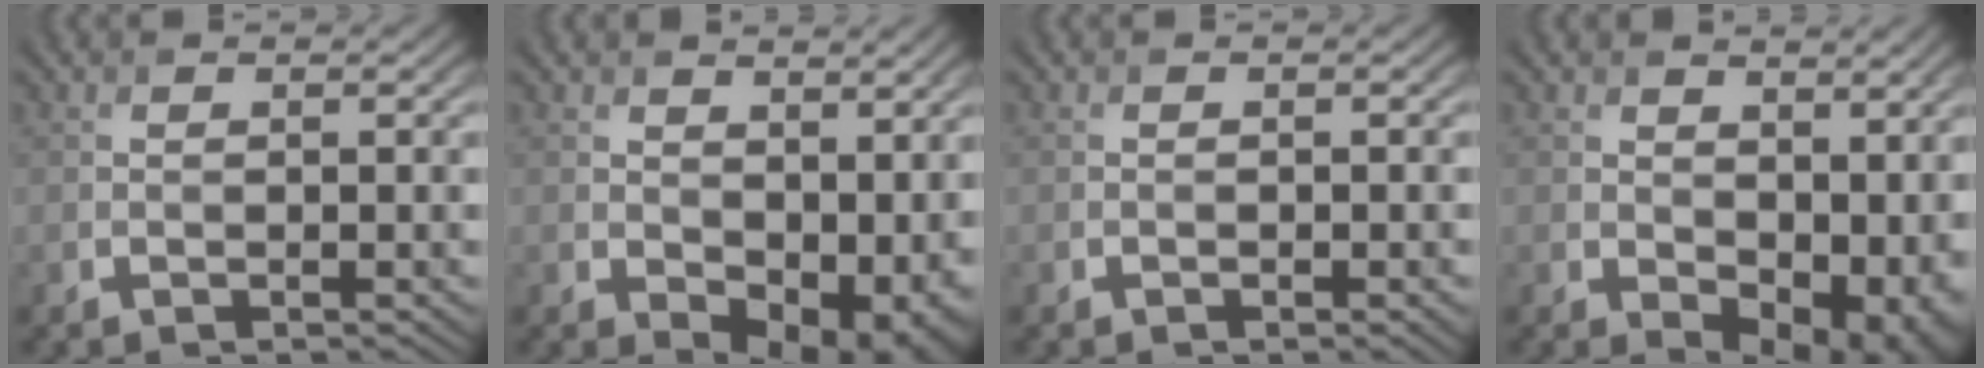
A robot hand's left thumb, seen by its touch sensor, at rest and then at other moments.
{"total": 7.8, "force": [0.2, 5.1, 5.9], "torque": [-0.088, -0.030, 0.027]}
{"total": 0.8, "force": [-0.5, 0.2, 0.6], "torque": [-0.009, 0.000, -0.004]}
{"total": 9.6, "force": [0.1, 6.4, 7.2], "torque": [-0.101, -0.035, 0.037]}